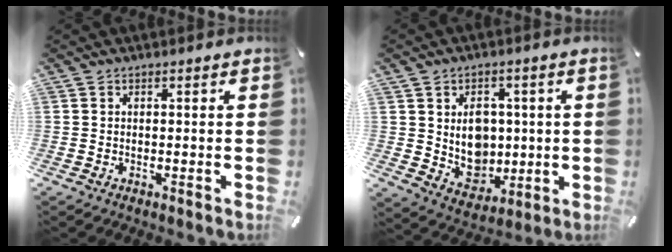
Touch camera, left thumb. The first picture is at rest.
{"total": 9.7, "force": [1.8, 8.6, 4.1], "torque": [-0.043, -0.015, 0.042]}